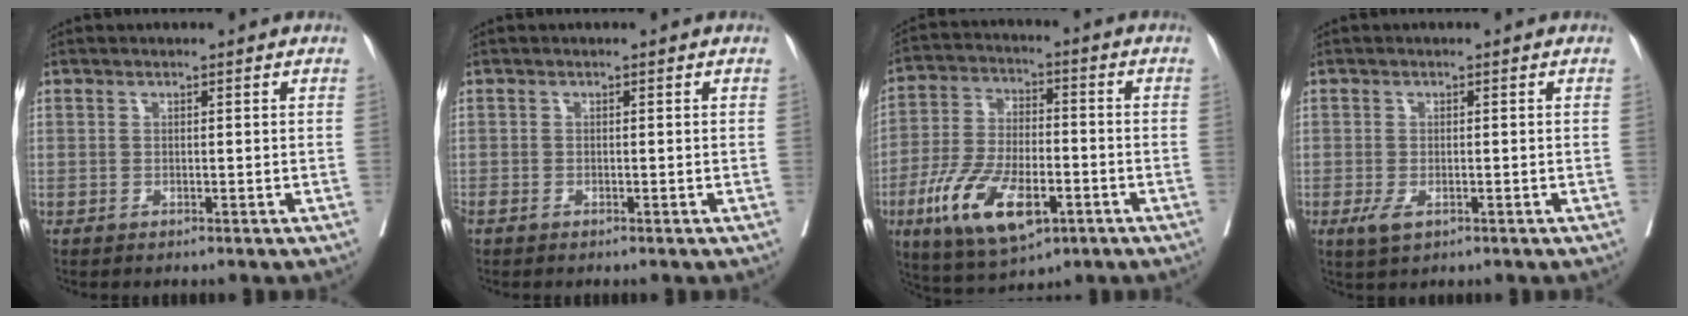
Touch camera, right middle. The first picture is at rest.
{"total": 0.8, "force": [-0.6, 0.4, 0.4], "torque": [-0.014, -0.003, -0.013]}
{"total": 14.3, "force": [-6.0, 5.8, 11.5], "torque": [-0.224, -0.010, -0.101]}
{"total": 2.6, "force": [-1.1, 1.1, 2.1], "torque": [-0.044, -0.004, -0.016]}